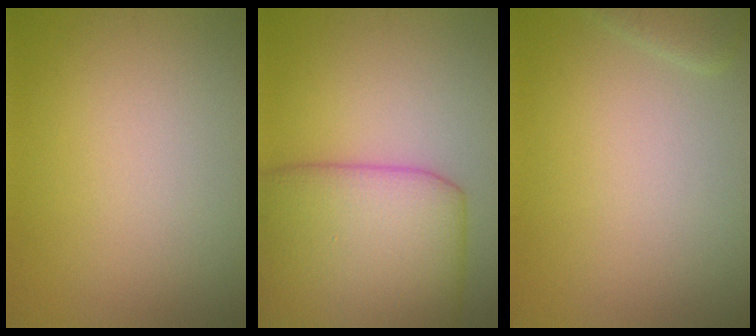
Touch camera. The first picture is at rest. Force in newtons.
{"total": 10.6, "press": 10.6, "slide": 0.3}
{"total": 1.5, "press": 1.5, "slide": 0.1}